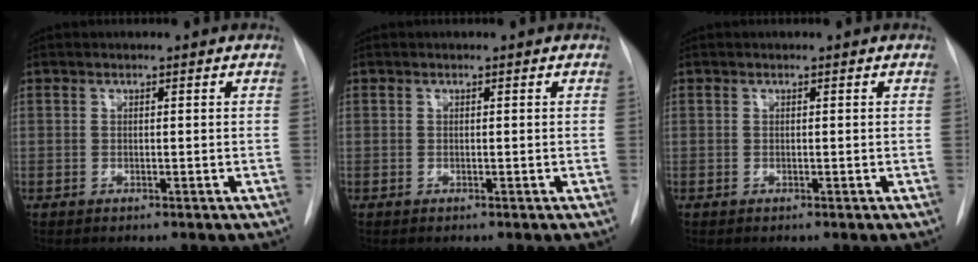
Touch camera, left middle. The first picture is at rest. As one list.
[{"total": 0.0}, {"total": 0.0}]